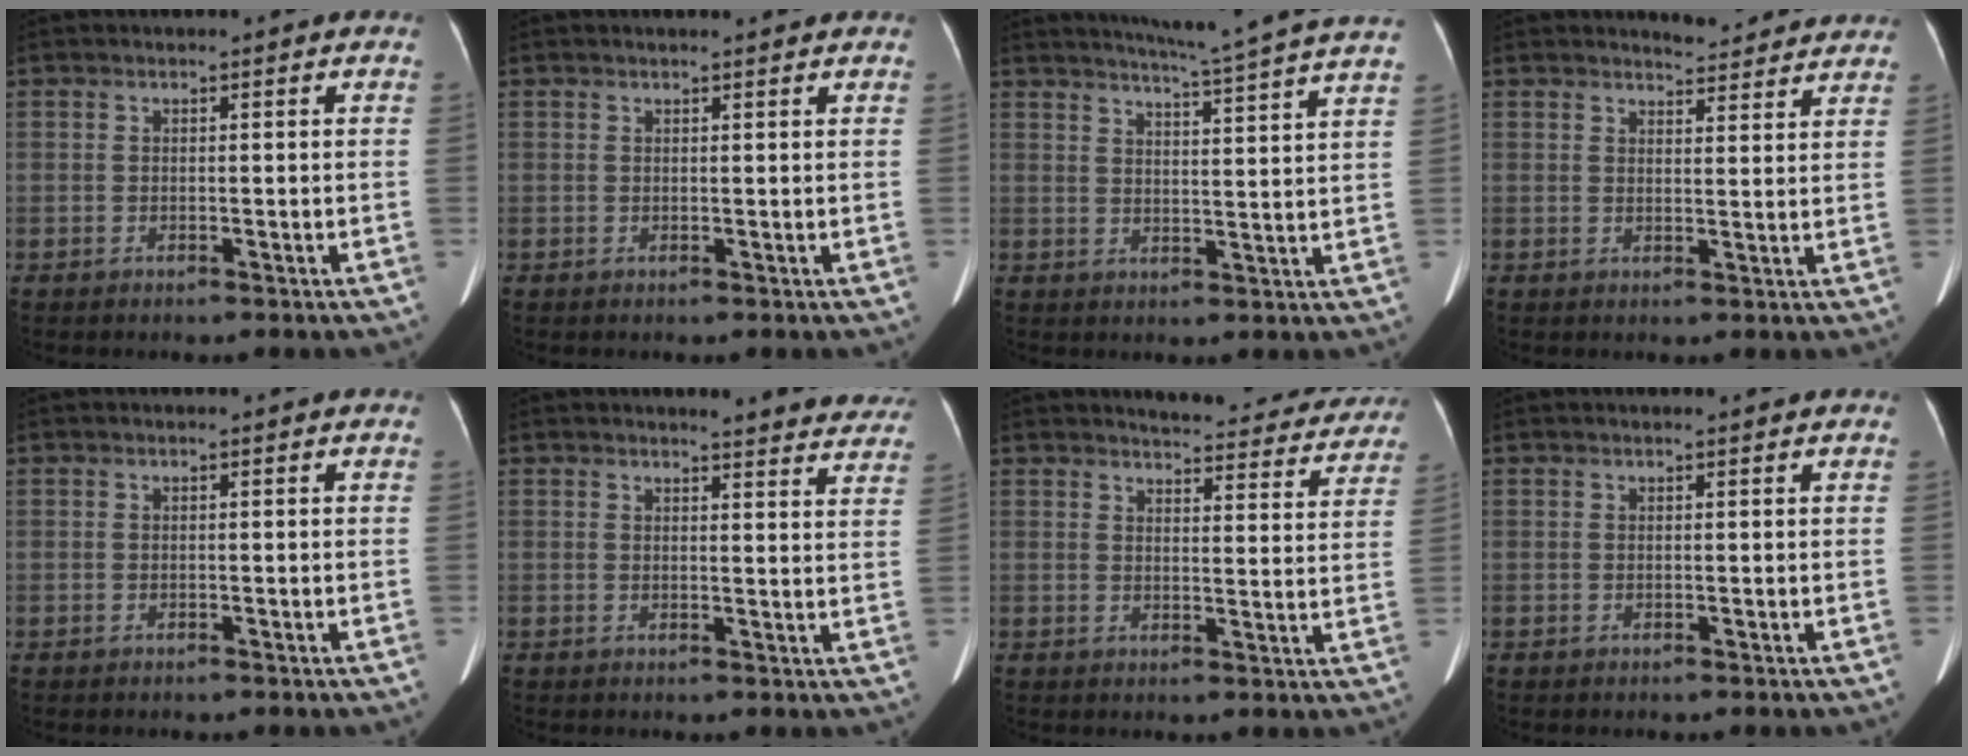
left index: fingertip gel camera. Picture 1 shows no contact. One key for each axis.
{"total": 2.5, "fx": 2.4, "fy": 0.2, "fz": 0.9, "tx": -0.011, "ty": 0.012, "tz": 0.029}
{"total": 16.4, "fx": 14.8, "fy": -1.9, "fz": 6.8, "tx": -0.114, "ty": -0.041, "tz": 0.178}
{"total": 6.1, "fx": 5.9, "fy": 1.0, "fz": 0.8, "tx": -0.010, "ty": 0.004, "tz": 0.064}
{"total": 0.0}
{"total": 12.3, "fx": 11.9, "fy": 1.7, "fz": 2.9, "tx": -0.004, "ty": -0.046, "tz": 0.104}
{"total": 16.6, "fx": 15.9, "fy": 3.1, "fz": 3.7, "tx": -0.020, "ty": -0.037, "tz": 0.169}
{"total": 1.3, "fx": 1.2, "fy": 0.1, "fz": 0.5, "tx": -0.008, "ty": 0.011, "tz": 0.016}